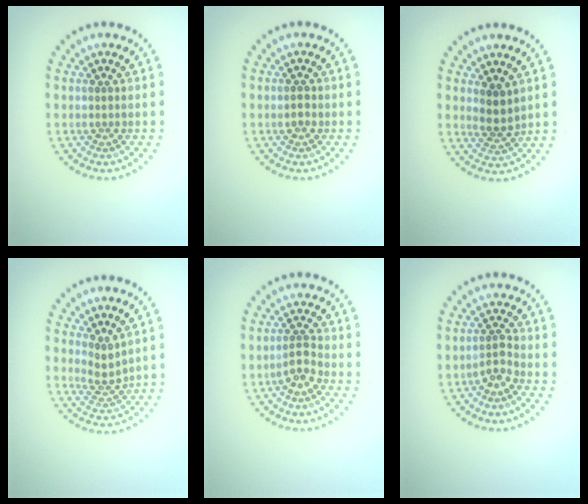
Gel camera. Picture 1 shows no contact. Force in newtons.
{"total": 1.0, "press": 1.0, "slide": 0.1}
{"total": 2.1, "press": 1.8, "slide": 1.1}
{"total": 2.1, "press": 1.4, "slide": 1.5}
{"total": 2.0, "press": 1.5, "slide": 1.3}
{"total": 1.7, "press": 1.2, "slide": 1.3}